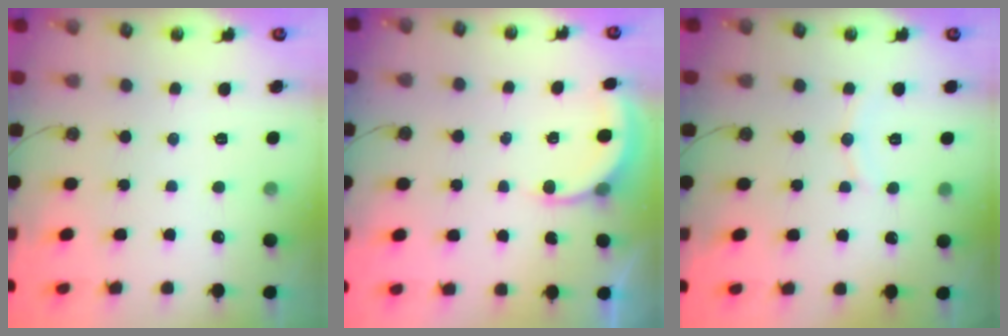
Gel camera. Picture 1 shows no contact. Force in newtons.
{"total": 3.9, "press": 3.9, "slide": 0.3}
{"total": 4.5, "press": 4.5, "slide": 0.4}